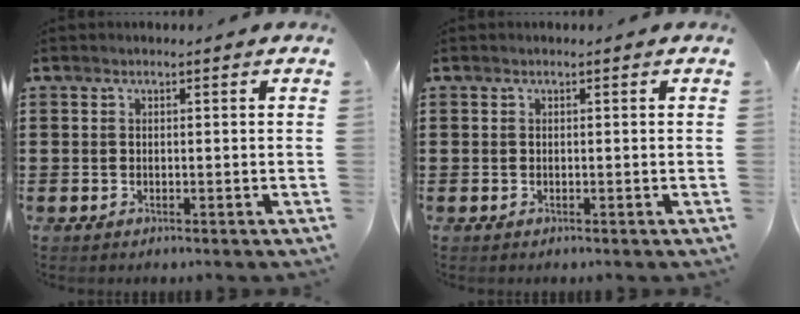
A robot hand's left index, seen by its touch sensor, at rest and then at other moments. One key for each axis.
{"total": 0.0}